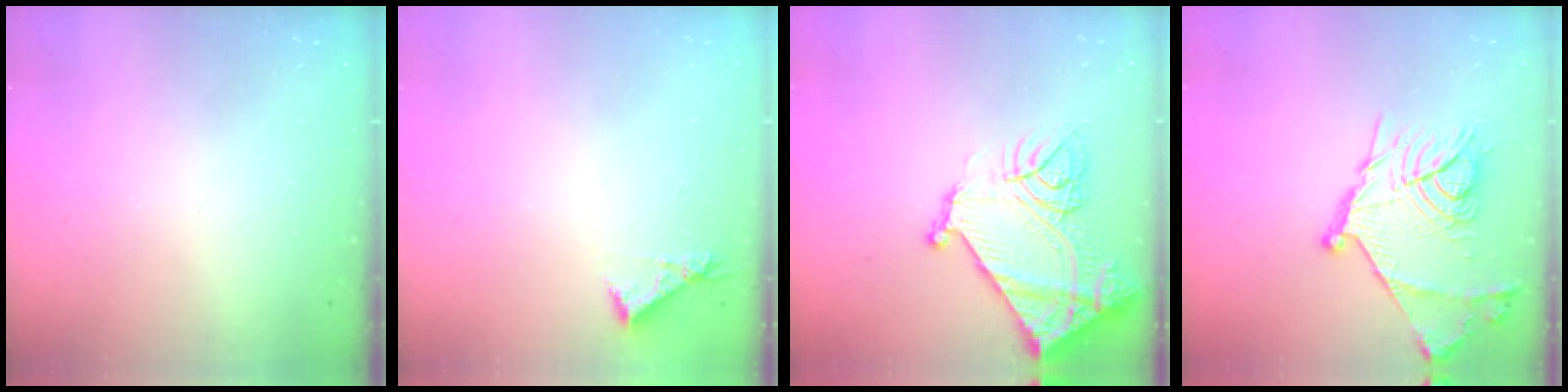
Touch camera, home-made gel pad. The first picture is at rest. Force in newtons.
{"total": 4.7, "press": 4.7, "slide": 0.4}
{"total": 19.9, "press": 19.8, "slide": 2.1}
{"total": 19.6, "press": 19.6, "slide": 0.6}